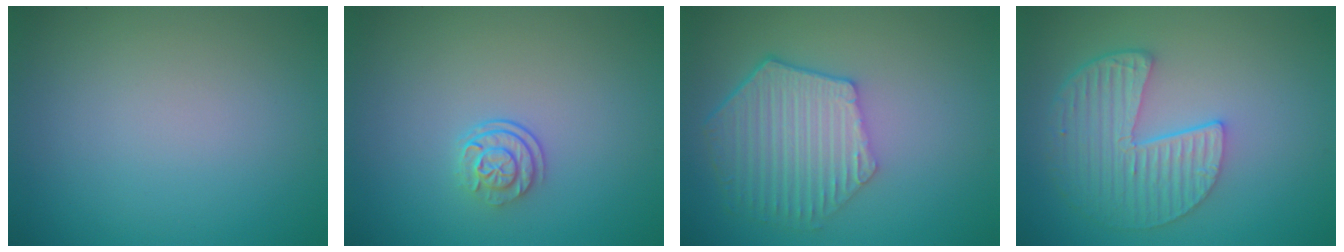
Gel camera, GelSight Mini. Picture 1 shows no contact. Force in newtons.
{"total": 2.3, "press": 1.7, "slide": 1.5}
{"total": 5.9, "press": 4.6, "slide": 3.8}
{"total": 5.7, "press": 4.4, "slide": 3.7}